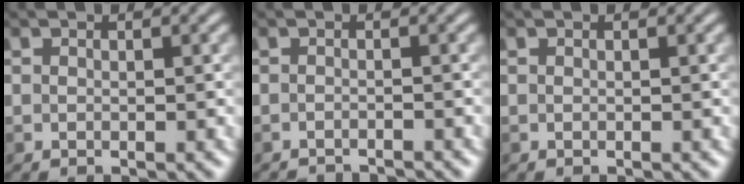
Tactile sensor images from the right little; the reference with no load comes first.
{"total": 1.3, "force": [-1.2, -0.2, 0.4], "torque": [-0.001, -0.004, -0.023]}
{"total": 0.0}